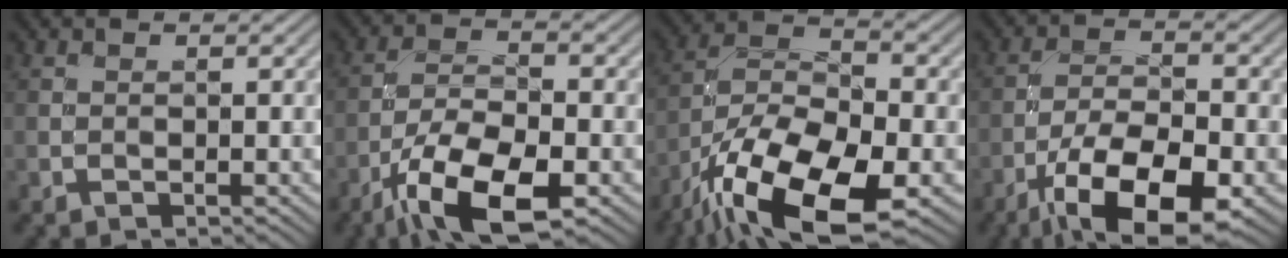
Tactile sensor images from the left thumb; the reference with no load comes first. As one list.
[{"total": 11.0, "force": [-6.2, 4.0, 8.2], "torque": [-0.154, -0.006, -0.123]}, {"total": 16.4, "force": [-9.6, 6.6, 11.6], "torque": [-0.224, -0.020, -0.185]}, {"total": 12.8, "force": [-6.9, 4.8, 9.6], "torque": [-0.176, -0.008, -0.129]}]